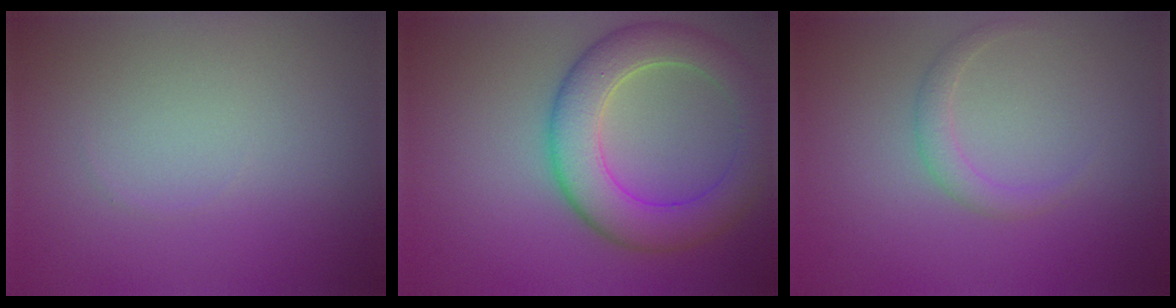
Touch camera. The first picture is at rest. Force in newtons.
{"total": 6.9, "press": 6.9, "slide": 0.4}
{"total": 1.5, "press": 1.5, "slide": 0.0}